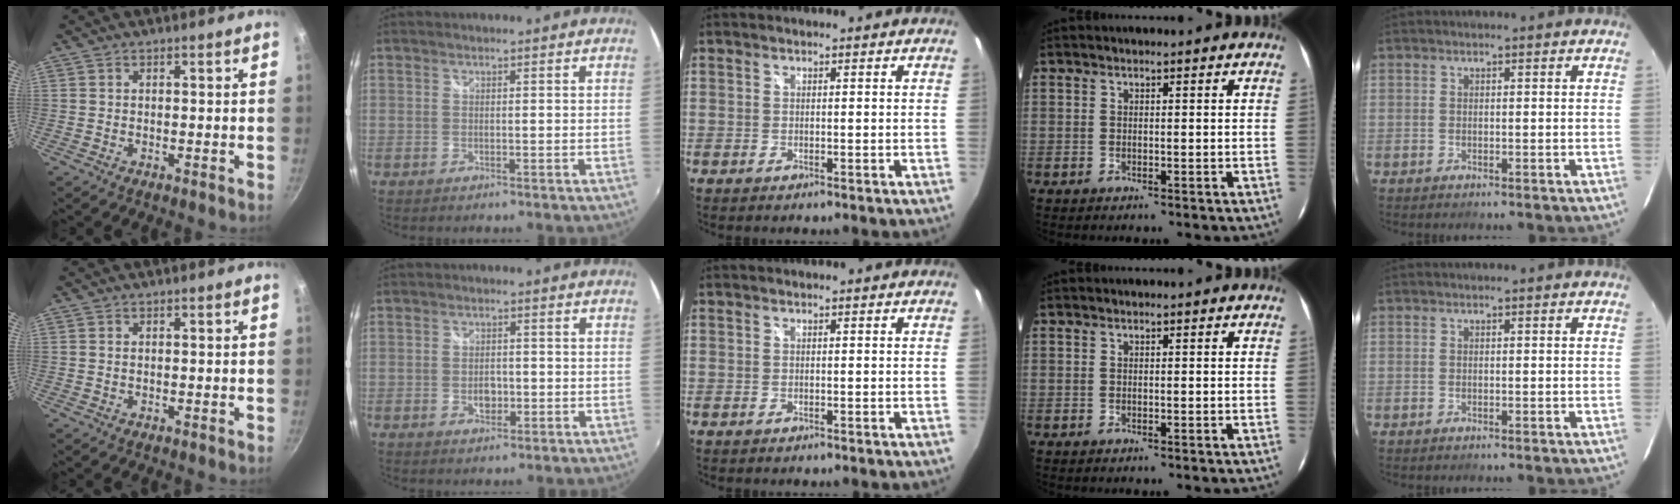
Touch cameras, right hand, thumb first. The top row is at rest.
{"thumb": {"total": 0.6, "force": [0.2, 0.3, 0.4], "torque": [-0.009, 0.000, 0.003]}, "index": {"total": 3.0, "force": [-0.8, 2.1, 2.0], "torque": [-0.032, 0.001, -0.012]}}